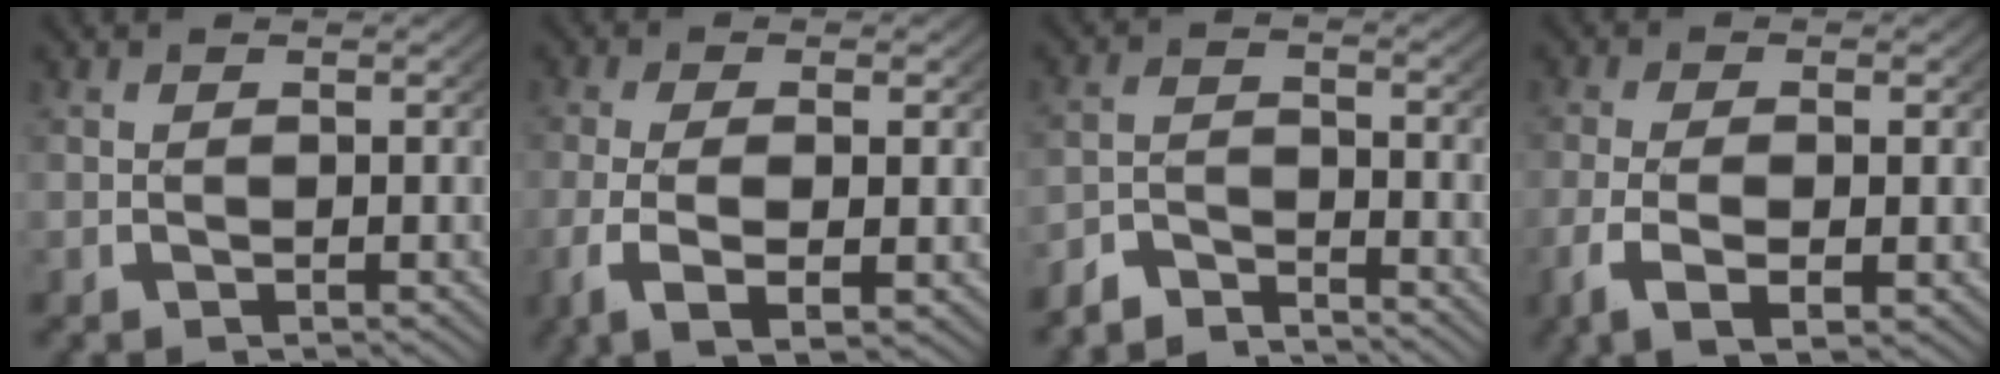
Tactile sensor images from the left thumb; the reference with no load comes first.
{"total": 6.0, "force": [-1.5, 2.6, 5.2], "torque": [-0.119, -0.019, -0.014]}
{"total": 3.8, "force": [-3.7, 0.8, 0.7], "torque": [-0.008, -0.006, -0.076]}
{"total": 4.9, "force": [-1.4, 2.1, 4.2], "torque": [-0.093, -0.013, -0.018]}